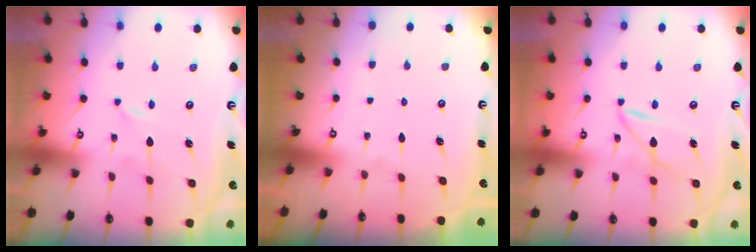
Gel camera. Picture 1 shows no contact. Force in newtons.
{"total": 0.0}
{"total": 4.6, "press": 4.6, "slide": 0.3}